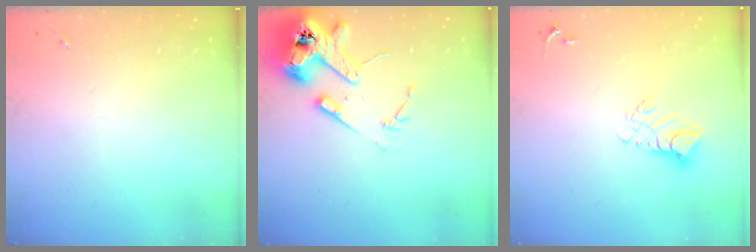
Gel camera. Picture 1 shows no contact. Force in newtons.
{"total": 15.1, "press": 15.0, "slide": 2.1}
{"total": 9.3, "press": 9.3, "slide": 0.9}